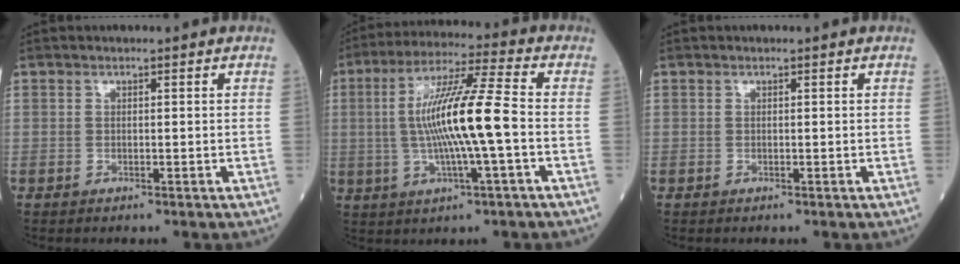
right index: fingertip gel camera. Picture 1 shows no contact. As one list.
[{"total": 13.1, "force": [-0.9, 0.1, 13.0], "torque": [-0.247, 0.009, -0.020]}, {"total": 0.0}]